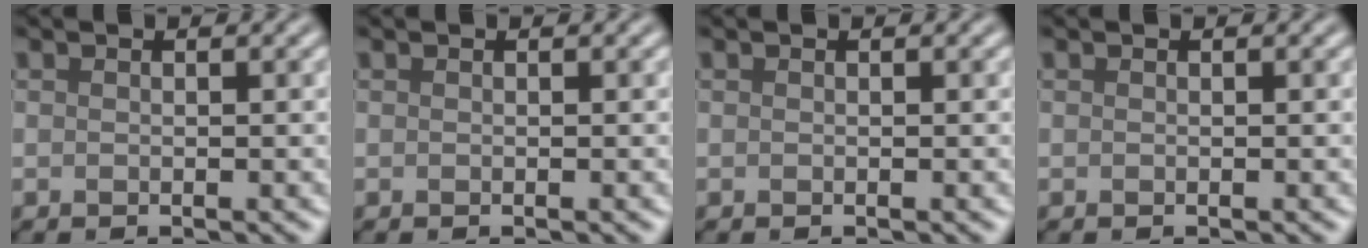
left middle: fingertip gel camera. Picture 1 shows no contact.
{"total": 0.0}
{"total": 0.0}
{"total": 0.0}